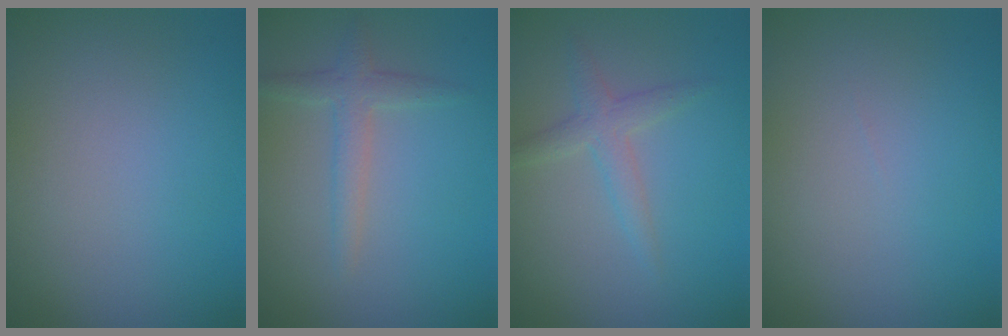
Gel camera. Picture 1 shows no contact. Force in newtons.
{"total": 1.9, "press": 1.9, "slide": 0.0}
{"total": 2.1, "press": 2.1, "slide": 0.1}
{"total": 0.0}